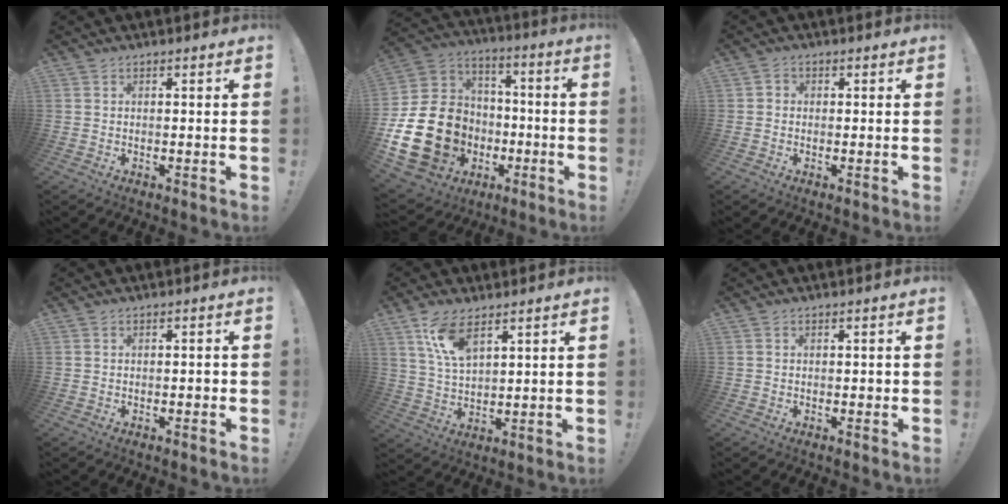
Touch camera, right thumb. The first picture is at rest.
{"total": 25.4, "force": [-5.3, 20.6, 13.8], "torque": [-0.275, 0.029, -0.040]}
{"total": 1.3, "force": [-0.5, 1.1, 0.5], "torque": [-0.016, 0.007, -0.008]}
{"total": 0.9, "force": [-0.7, 0.4, 0.3], "torque": [-0.012, 0.006, -0.012]}
{"total": 9.6, "force": [6.1, 3.9, 6.3], "torque": [-0.122, -0.021, 0.114]}
{"total": 0.7, "force": [-0.1, 0.7, 0.2], "torque": [-0.002, 0.004, -0.002]}